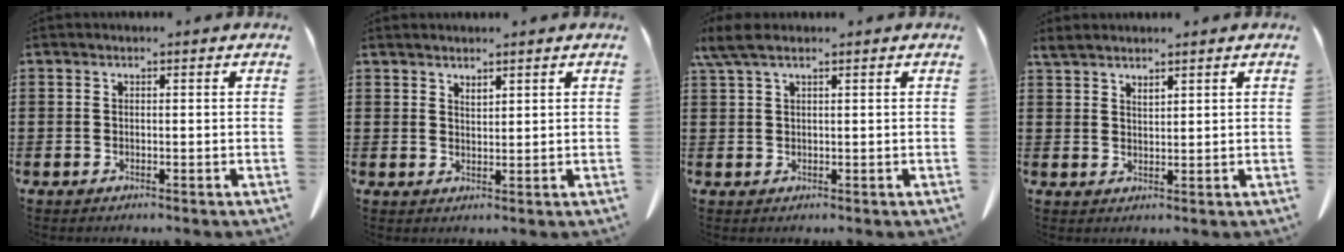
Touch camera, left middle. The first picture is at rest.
{"total": 1.6, "force": [1.5, 0.2, 0.4], "torque": [-0.009, 0.001, 0.029]}
{"total": 3.3, "force": [2.0, 0.7, 2.5], "torque": [-0.060, 0.000, 0.034]}
{"total": 2.1, "force": [2.0, 0.2, 0.5], "torque": [-0.013, 0.000, 0.038]}